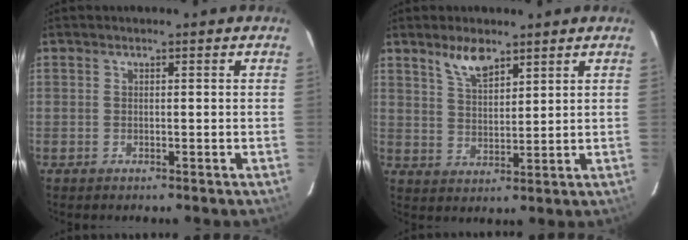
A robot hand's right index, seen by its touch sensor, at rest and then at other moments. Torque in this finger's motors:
{"motor_torque": [0.61, 0.47, 0.09, 0.04]}